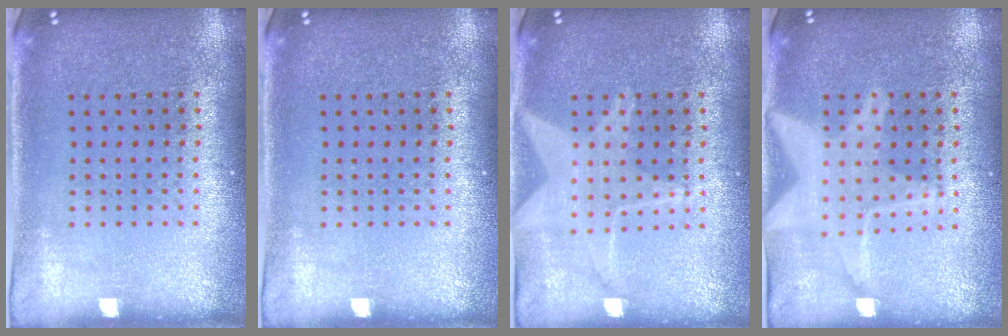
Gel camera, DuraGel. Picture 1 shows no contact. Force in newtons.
{"total": 0.0}
{"total": 2.7, "press": 2.7, "slide": 0.4}
{"total": 2.3, "press": 2.3, "slide": 0.3}